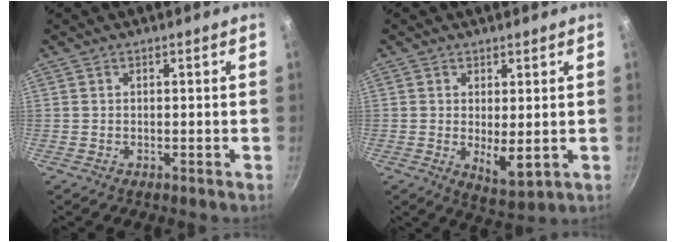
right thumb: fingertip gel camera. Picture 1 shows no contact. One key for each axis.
{"total": 5.7, "fx": 0.2, "fy": 2.3, "fz": 5.2, "tx": -0.075, "ty": -0.023, "tz": 0.011}